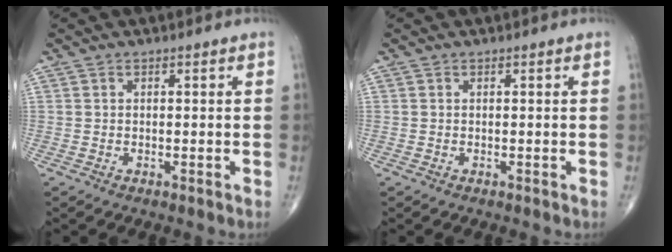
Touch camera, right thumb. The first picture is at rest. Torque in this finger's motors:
{"motor_torque": [0.24, 0.11, 0.06, 0.14, 0.03]}